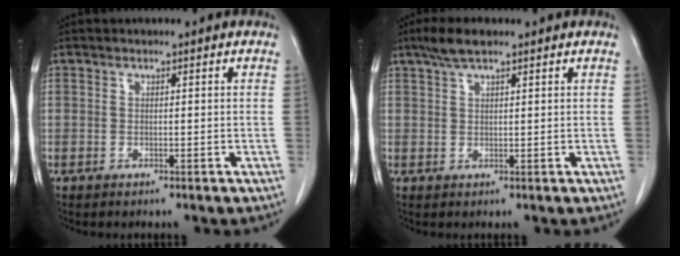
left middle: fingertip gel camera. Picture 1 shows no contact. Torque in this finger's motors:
{"motor_torque": [0.88, -0.78, -0.02, 0.05]}